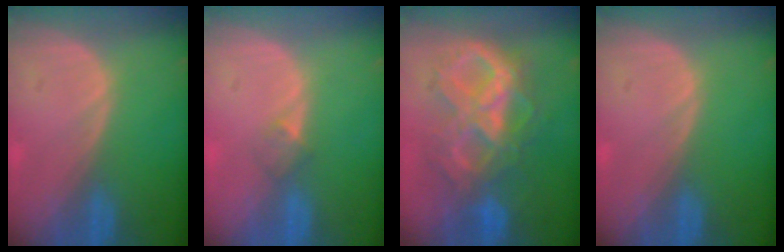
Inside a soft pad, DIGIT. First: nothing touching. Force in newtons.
{"total": 2.0, "press": 1.6, "slide": 1.1}
{"total": 10.7, "press": 10.6, "slide": 1.1}
{"total": 0.0}